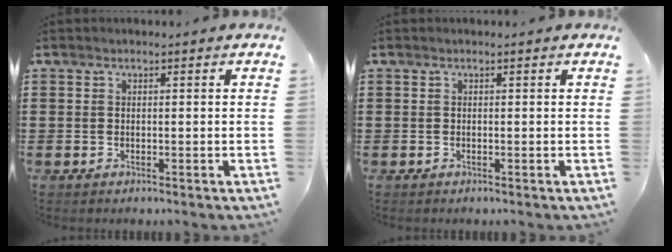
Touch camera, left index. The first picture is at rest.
{"total": 0.0}